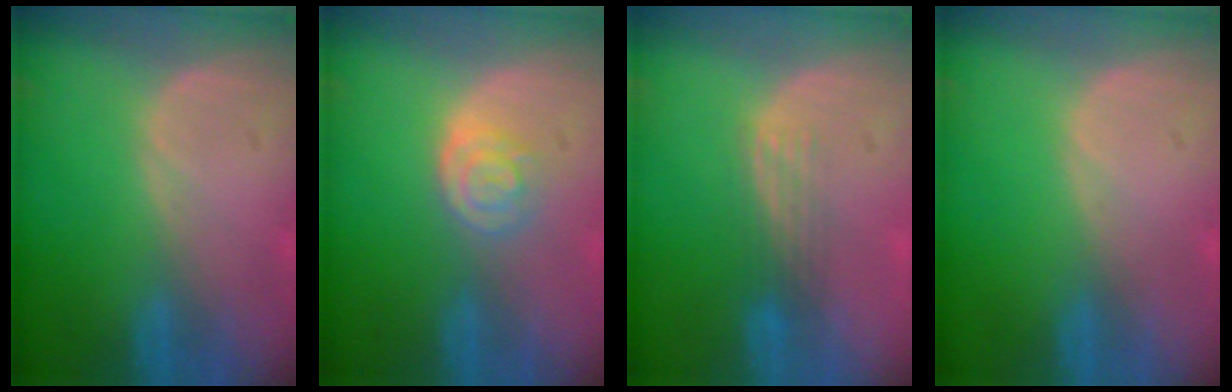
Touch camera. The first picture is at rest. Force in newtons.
{"total": 3.6, "press": 3.5, "slide": 1.1}
{"total": 2.9, "press": 2.8, "slide": 1.0}
{"total": 0.0}